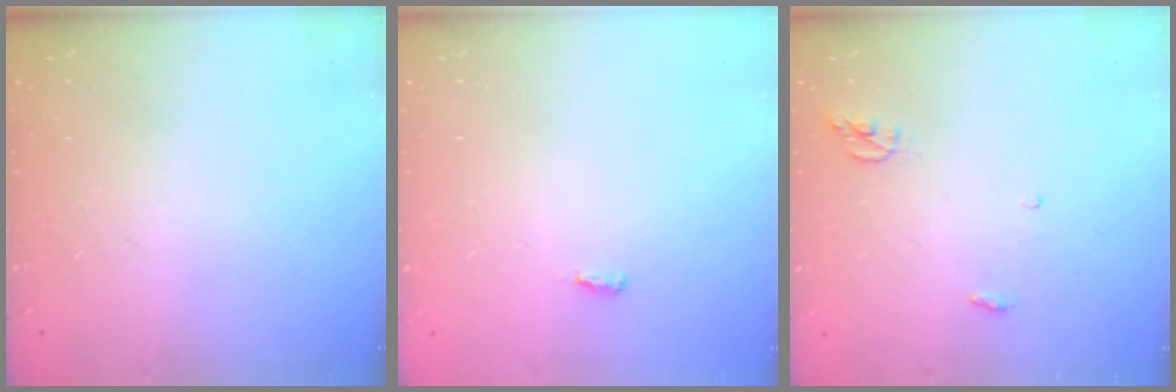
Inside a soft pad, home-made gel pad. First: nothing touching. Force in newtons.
{"total": 2.6, "press": 2.4, "slide": 1.0}
{"total": 4.3, "press": 4.3, "slide": 0.3}